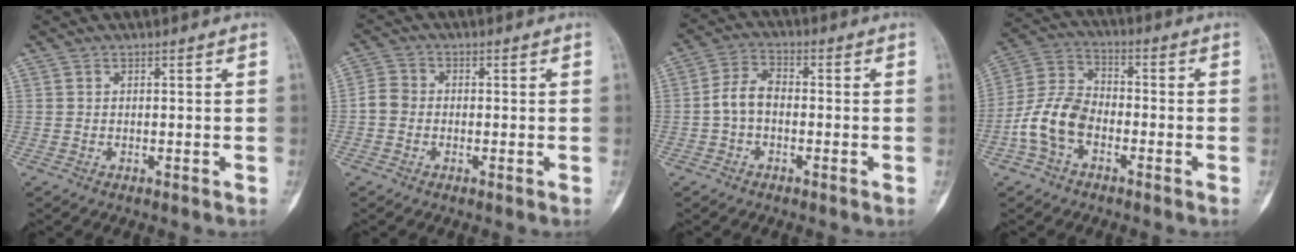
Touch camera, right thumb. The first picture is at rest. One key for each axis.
{"total": 3.4, "fx": -0.8, "fy": 2.9, "fz": 1.6, "tx": -0.023, "ty": 0.008, "tz": -0.023}
{"total": 5.7, "fx": -1.1, "fy": 3.9, "fz": 4.1, "tx": -0.065, "ty": 0.023, "tz": -0.032}
{"total": 10.4, "fx": -3.8, "fy": 6.7, "fz": 6.9, "tx": -0.136, "ty": 0.035, "tz": -0.082}